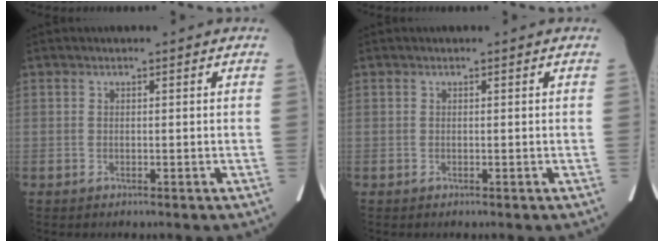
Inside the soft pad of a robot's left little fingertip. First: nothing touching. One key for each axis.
{"total": 0.0}